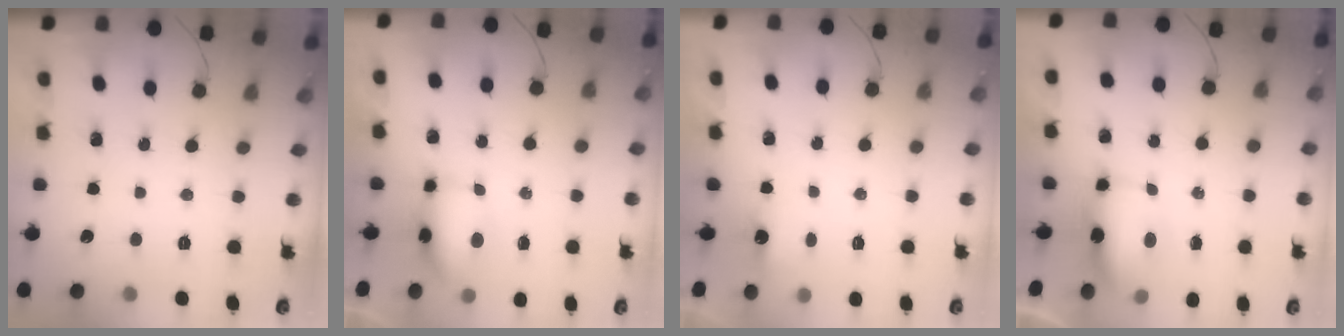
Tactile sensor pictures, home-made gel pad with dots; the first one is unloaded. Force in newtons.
{"total": 6.7, "press": 6.7, "slide": 0.5}
{"total": 1.8, "press": 1.6, "slide": 0.8}
{"total": 8.5, "press": 8.5, "slide": 0.6}